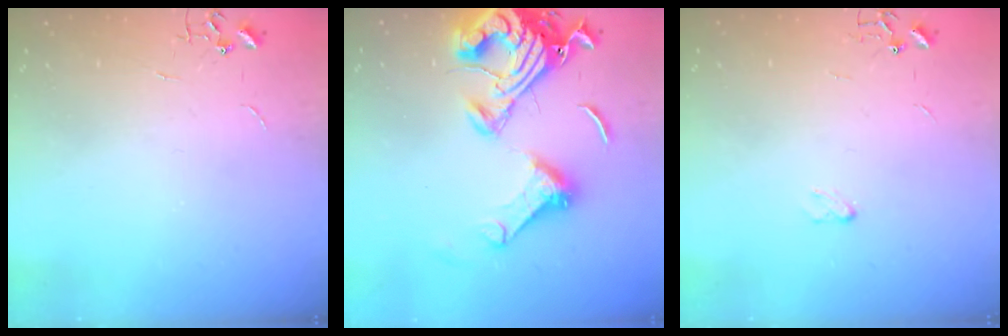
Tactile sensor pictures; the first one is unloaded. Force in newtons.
{"total": 19.7, "press": 19.6, "slide": 2.2}
{"total": 2.9, "press": 2.8, "slide": 0.4}